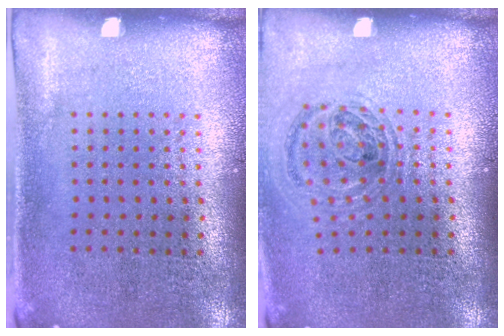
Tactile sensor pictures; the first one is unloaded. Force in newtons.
{"total": 0.9, "press": 0.9, "slide": 0.2}